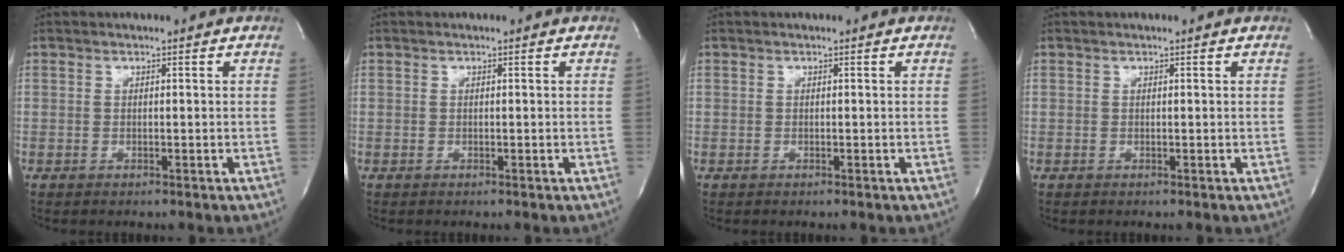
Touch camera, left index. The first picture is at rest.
{"total": 0.0}
{"total": 0.0}
{"total": 0.0}